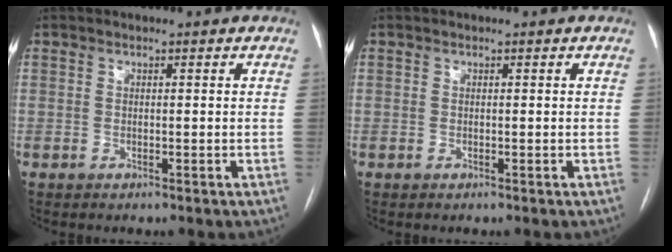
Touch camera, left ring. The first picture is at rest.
{"total": 0.0}